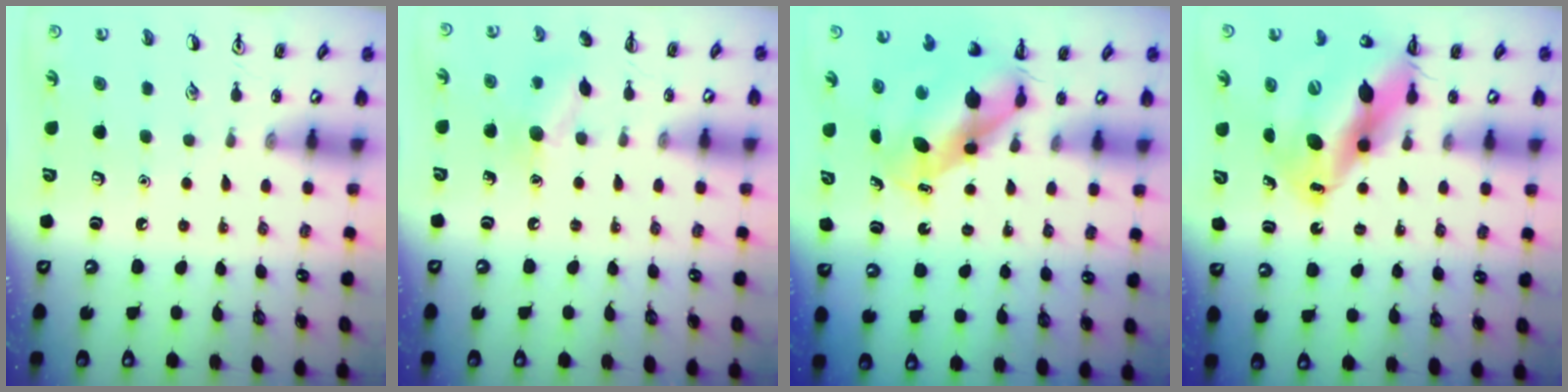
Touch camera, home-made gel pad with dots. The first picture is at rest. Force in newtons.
{"total": 8.6, "press": 8.5, "slide": 1.4}
{"total": 6.6, "press": 6.3, "slide": 1.9}
{"total": 16.7, "press": 16.0, "slide": 5.0}